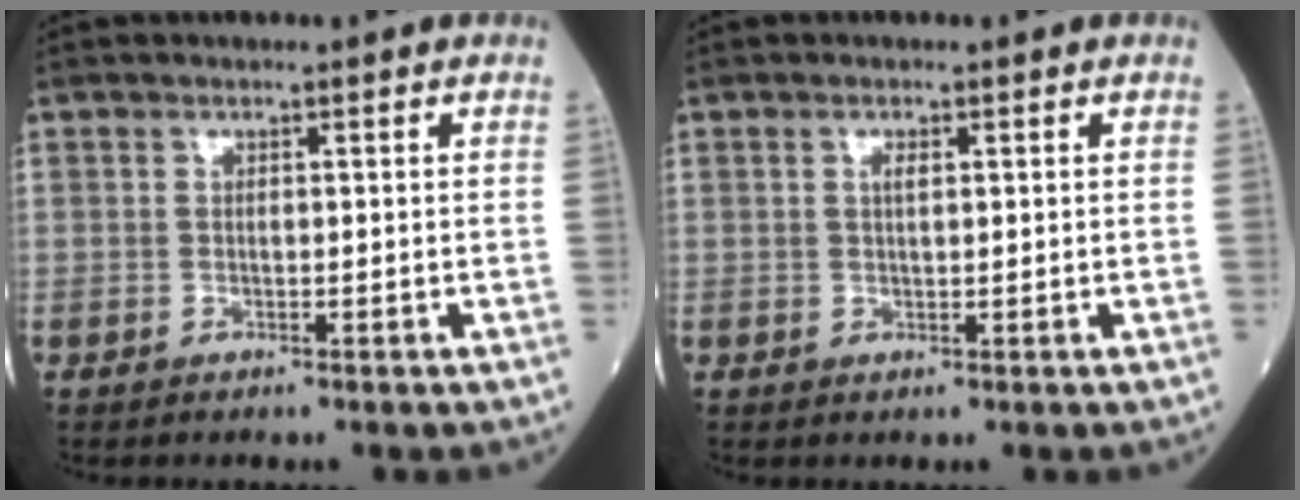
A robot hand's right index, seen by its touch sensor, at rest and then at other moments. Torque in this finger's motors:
{"motor_torque": [0.17, 0.14, 0.07, 0.03]}